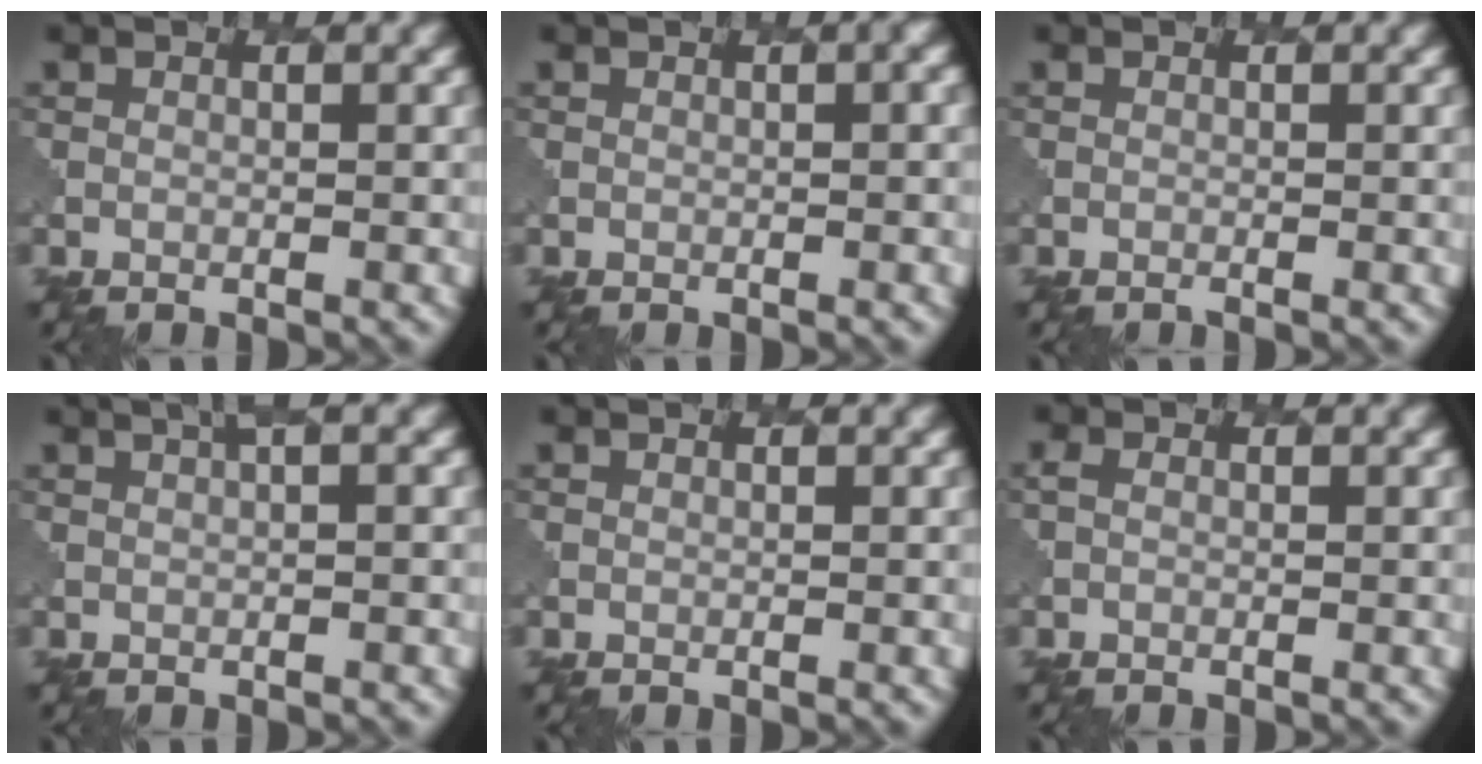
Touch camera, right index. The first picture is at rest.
{"total": 1.1, "force": [0.0, 0.3, 1.1], "torque": [-0.009, 0.002, -0.001]}
{"total": 0.0}
{"total": 2.1, "force": [0.8, 0.5, 1.9], "torque": [-0.020, 0.006, 0.015]}
{"total": 0.0}
{"total": 0.9, "force": [-0.3, 0.6, 0.5], "torque": [-0.007, 0.002, -0.003]}